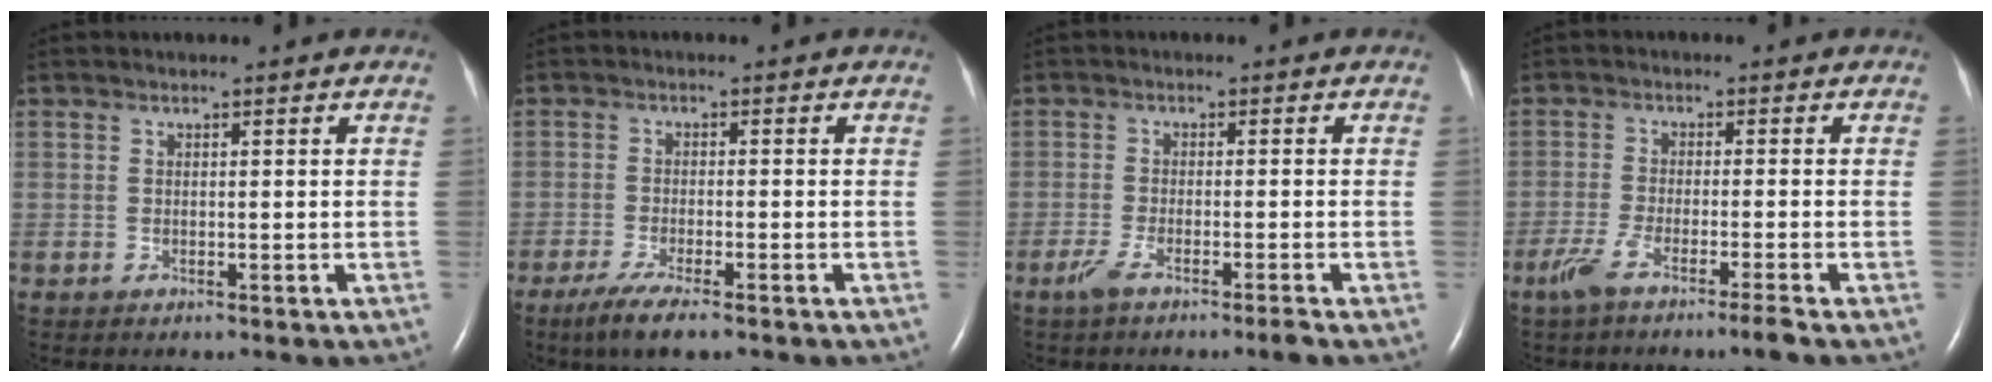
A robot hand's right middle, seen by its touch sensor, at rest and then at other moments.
{"total": 5.8, "force": [-3.9, 0.8, 4.2], "torque": [-0.081, -0.016, -0.064]}
{"total": 3.5, "force": [-2.5, -0.3, 2.5], "torque": [-0.054, -0.009, -0.052]}
{"total": 5.1, "force": [-3.6, -0.6, 3.6], "torque": [-0.072, -0.013, -0.072]}